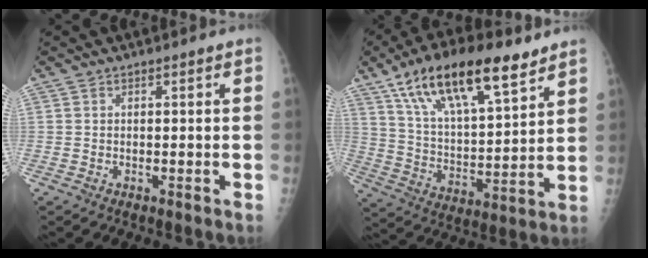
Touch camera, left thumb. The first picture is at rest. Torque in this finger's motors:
{"motor_torque": [0.86, 0.94, 1.49, -1.28, 0.55]}